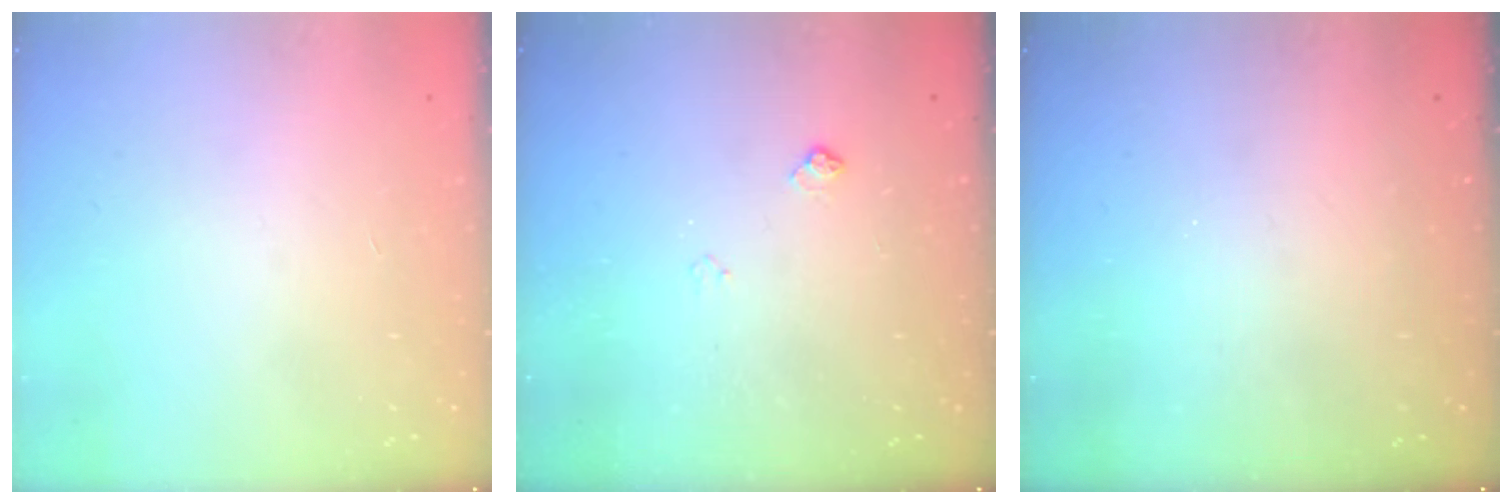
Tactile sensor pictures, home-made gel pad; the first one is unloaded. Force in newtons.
{"total": 4.3, "press": 4.2, "slide": 0.8}
{"total": 0.0}